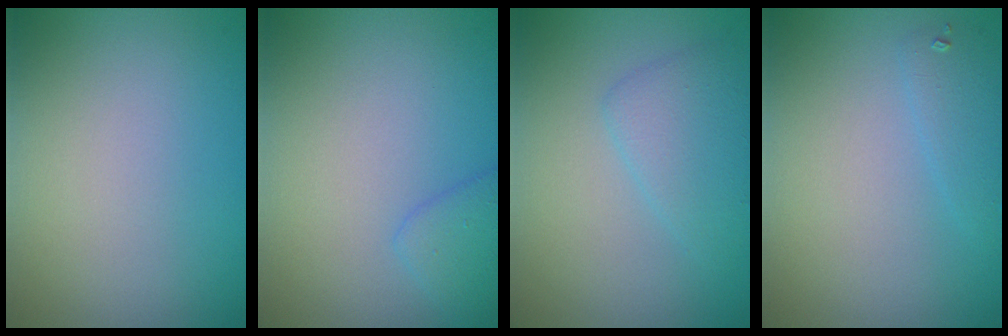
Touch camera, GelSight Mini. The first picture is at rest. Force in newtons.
{"total": 1.9, "press": 1.9, "slide": 0.1}
{"total": 2.6, "press": 2.6, "slide": 0.1}
{"total": 1.4, "press": 1.4, "slide": 0.0}